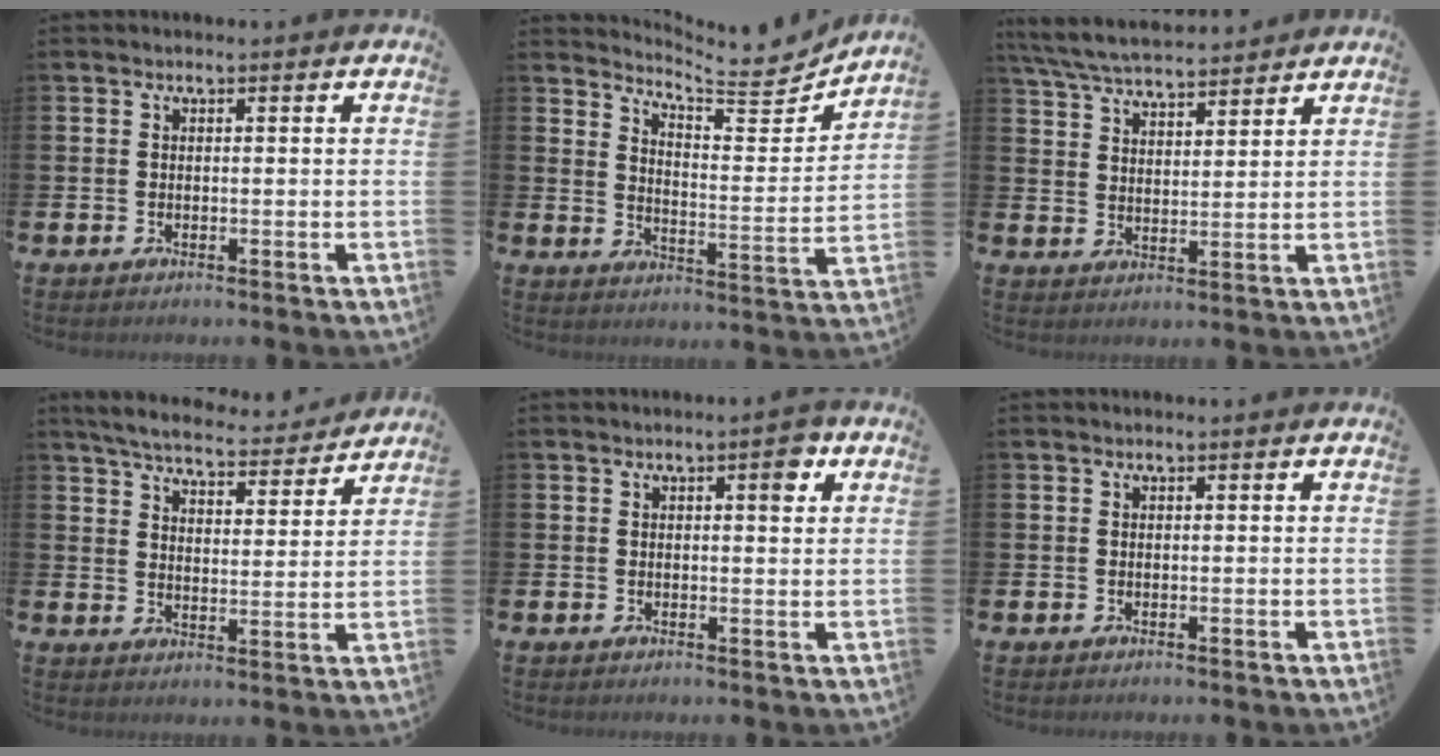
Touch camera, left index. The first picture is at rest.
{"total": 6.2, "force": [6.0, 0.4, 1.5], "torque": [-0.044, -0.055, 0.099]}
{"total": 6.4, "force": [6.2, 0.9, 1.4], "torque": [-0.055, -0.026, 0.114]}
{"total": 6.0, "force": [5.8, 0.9, 1.5], "torque": [-0.050, -0.038, 0.098]}
{"total": 3.0, "force": [1.6, 0.9, 2.4], "torque": [-0.015, -0.005, 0.018]}
{"total": 0.0}